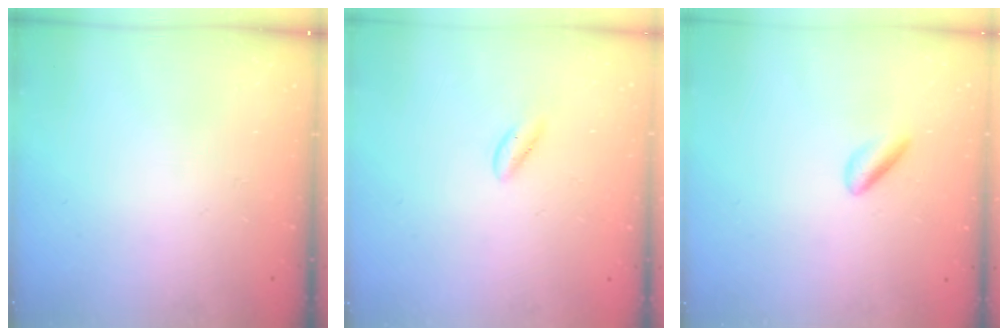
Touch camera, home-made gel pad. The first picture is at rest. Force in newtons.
{"total": 0.6, "press": 0.5, "slide": 0.4}
{"total": 2.6, "press": 2.3, "slide": 1.1}